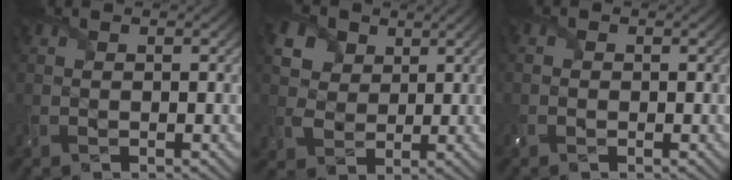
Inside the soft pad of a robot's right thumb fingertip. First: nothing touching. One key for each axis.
{"total": 7.5, "fx": 3.2, "fy": 6.0, "fz": 3.1, "tx": -0.128, "ty": 0.007, "tz": 0.062}
{"total": 1.2, "fx": -0.6, "fy": 1.0, "fz": 0.3, "tx": -0.007, "ty": -0.004, "tz": -0.013}